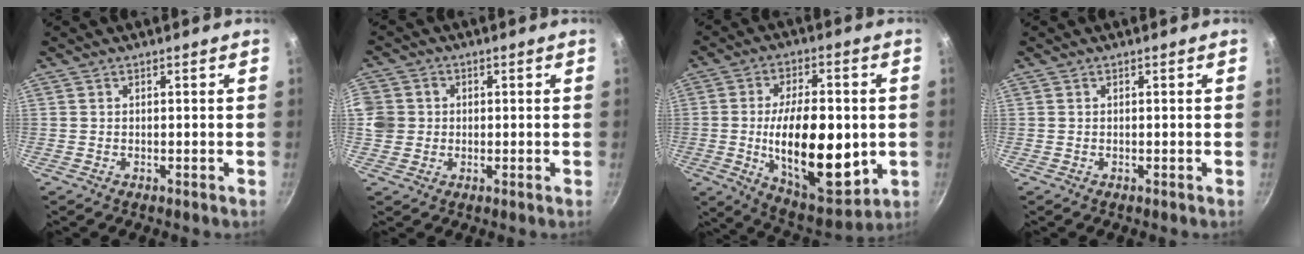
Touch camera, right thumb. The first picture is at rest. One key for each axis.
{"total": 7.9, "fx": 0.4, "fy": 7.4, "fz": 2.8, "tx": -0.053, "ty": 0.007, "tz": -0.001}
{"total": 21.8, "fx": -1.9, "fy": 10.5, "fz": 19.0, "tx": -0.281, "ty": -0.010, "tz": -0.020}
{"total": 0.0}